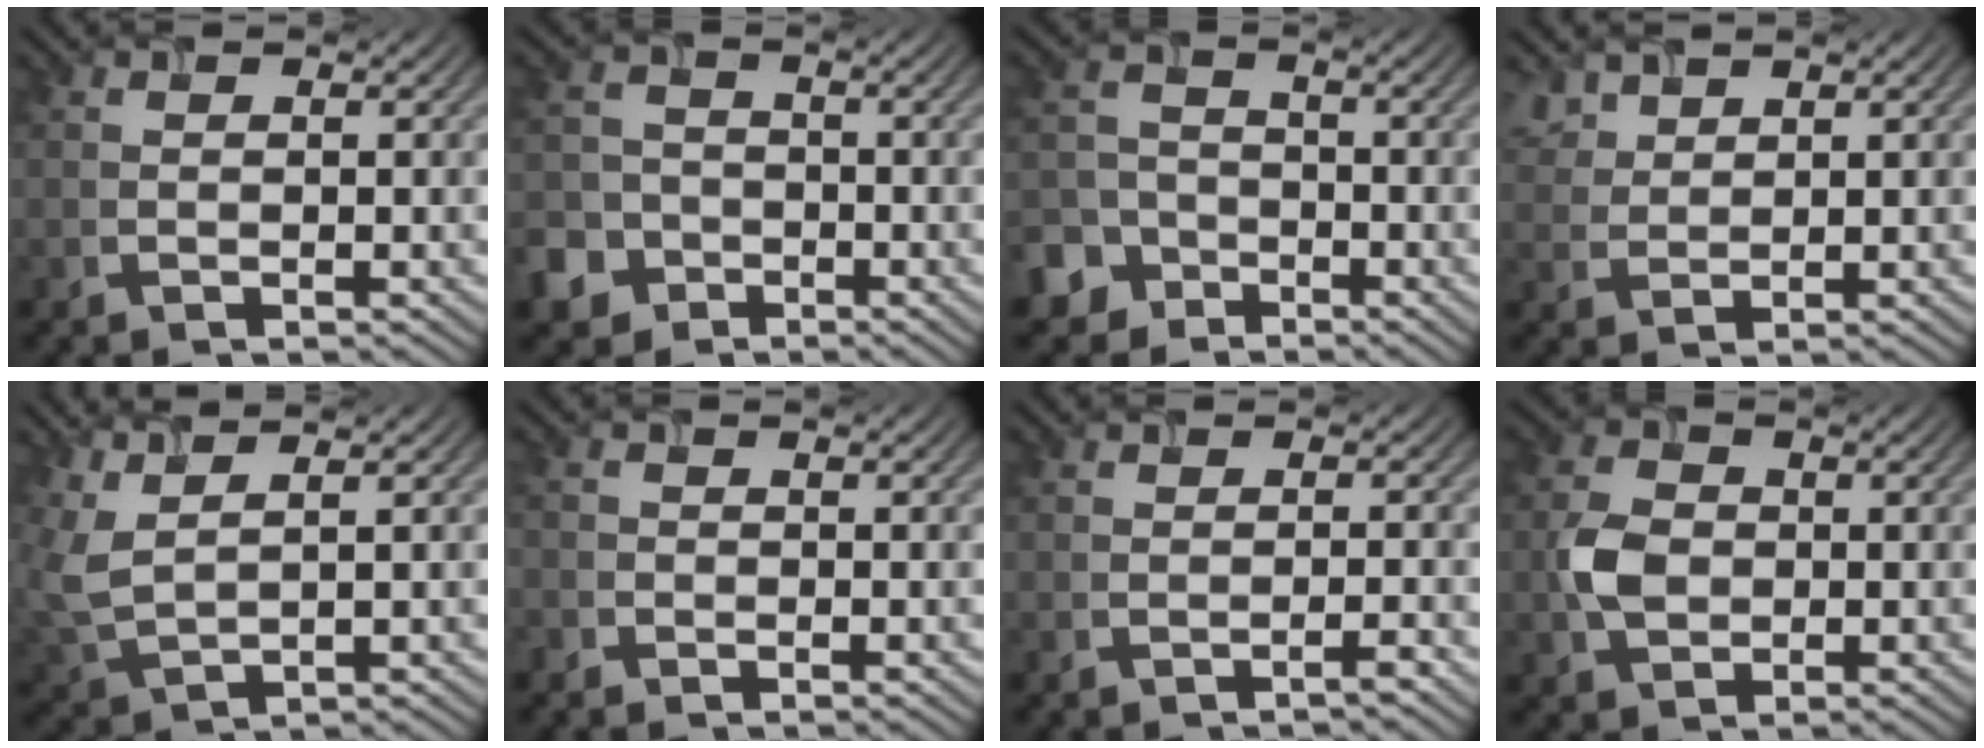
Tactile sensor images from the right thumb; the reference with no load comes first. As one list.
[{"total": 5.6, "force": [-3.2, 4.3, 1.6], "torque": [-0.036, -0.009, -0.073]}, {"total": 5.5, "force": [-3.7, 3.9, 1.2], "torque": [-0.034, -0.004, -0.086]}, {"total": 3.9, "force": [2.8, 2.0, 1.8], "torque": [-0.054, 0.006, 0.064]}, {"total": 5.4, "force": [3.4, 1.7, 3.7], "torque": [-0.115, 0.005, 0.075]}, {"total": 1.1, "force": [-0.9, 0.7, 0.1], "torque": [-0.002, -0.003, -0.021]}, {"total": 1.3, "force": [-1.0, -0.1, 0.8], "torque": [-0.013, 0.006, -0.022]}, {"total": 4.2, "force": [-0.4, 3.2, 2.6], "torque": [-0.065, 0.001, -0.012]}]